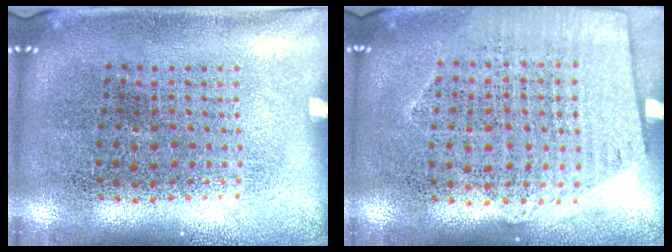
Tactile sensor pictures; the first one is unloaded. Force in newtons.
{"total": 0.9, "press": 0.7, "slide": 0.7}